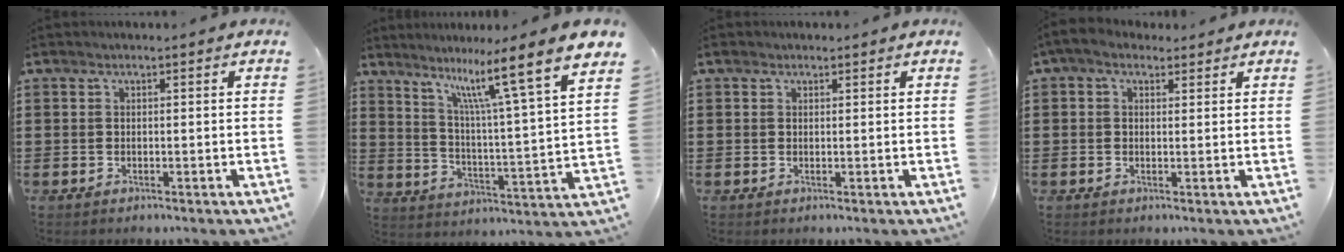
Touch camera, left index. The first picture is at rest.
{"total": 10.2, "force": [7.4, -0.9, 6.9], "torque": [-0.137, -0.067, 0.107]}
{"total": 0.8, "force": [0.6, 0.5, 0.1], "torque": [-0.005, 0.005, 0.011]}
{"total": 2.2, "force": [1.1, 1.5, 1.0], "torque": [-0.026, 0.007, 0.021]}